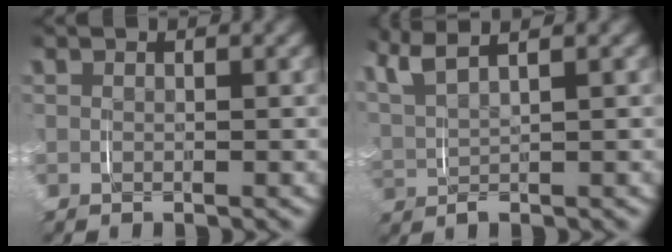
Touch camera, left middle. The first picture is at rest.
{"total": 5.6, "force": [3.4, 2.9, 3.5], "torque": [-0.087, 0.006, 0.056]}